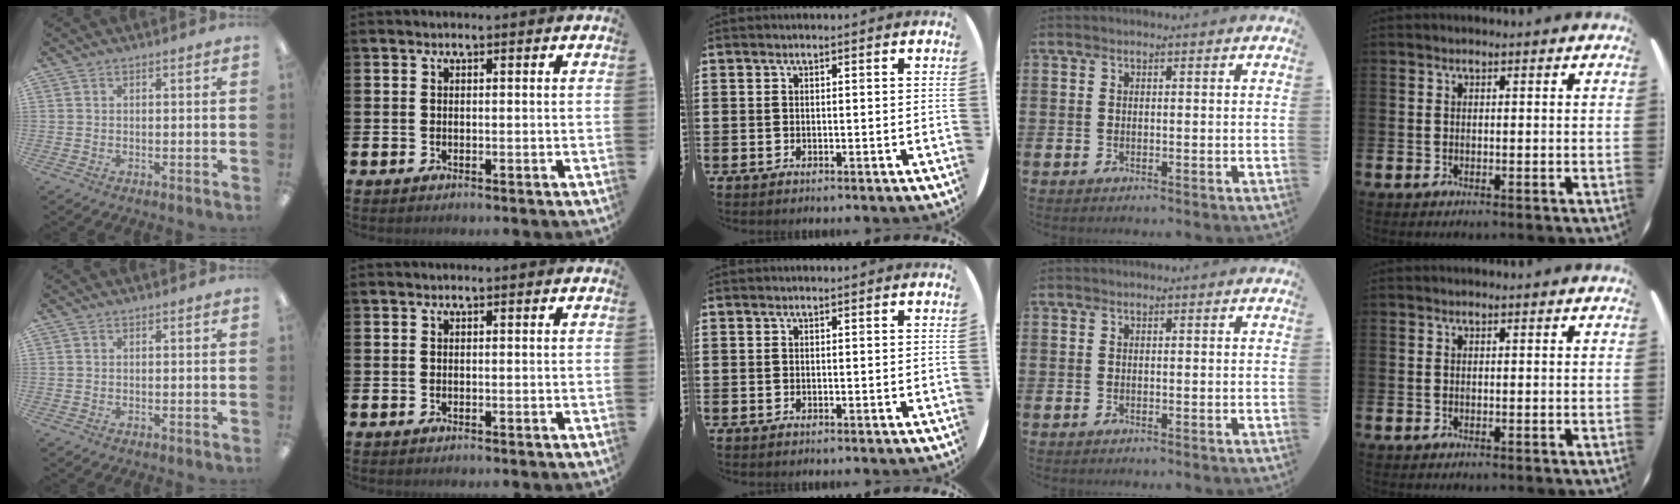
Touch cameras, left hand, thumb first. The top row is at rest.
{}